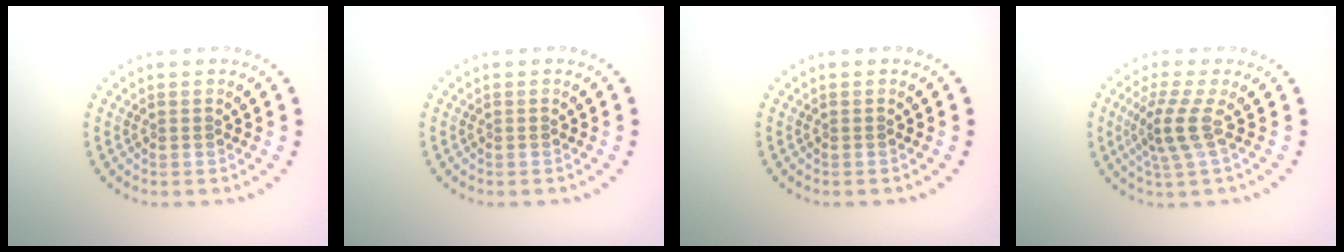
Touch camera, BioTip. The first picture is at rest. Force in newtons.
{"total": 0.0}
{"total": 0.0}
{"total": 3.0, "press": 2.2, "slide": 2.0}